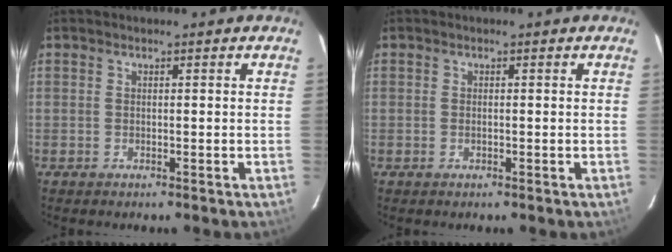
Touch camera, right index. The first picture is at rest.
{"total": 0.6, "force": [-0.2, 0.2, 0.5], "torque": [-0.011, 0.001, -0.004]}